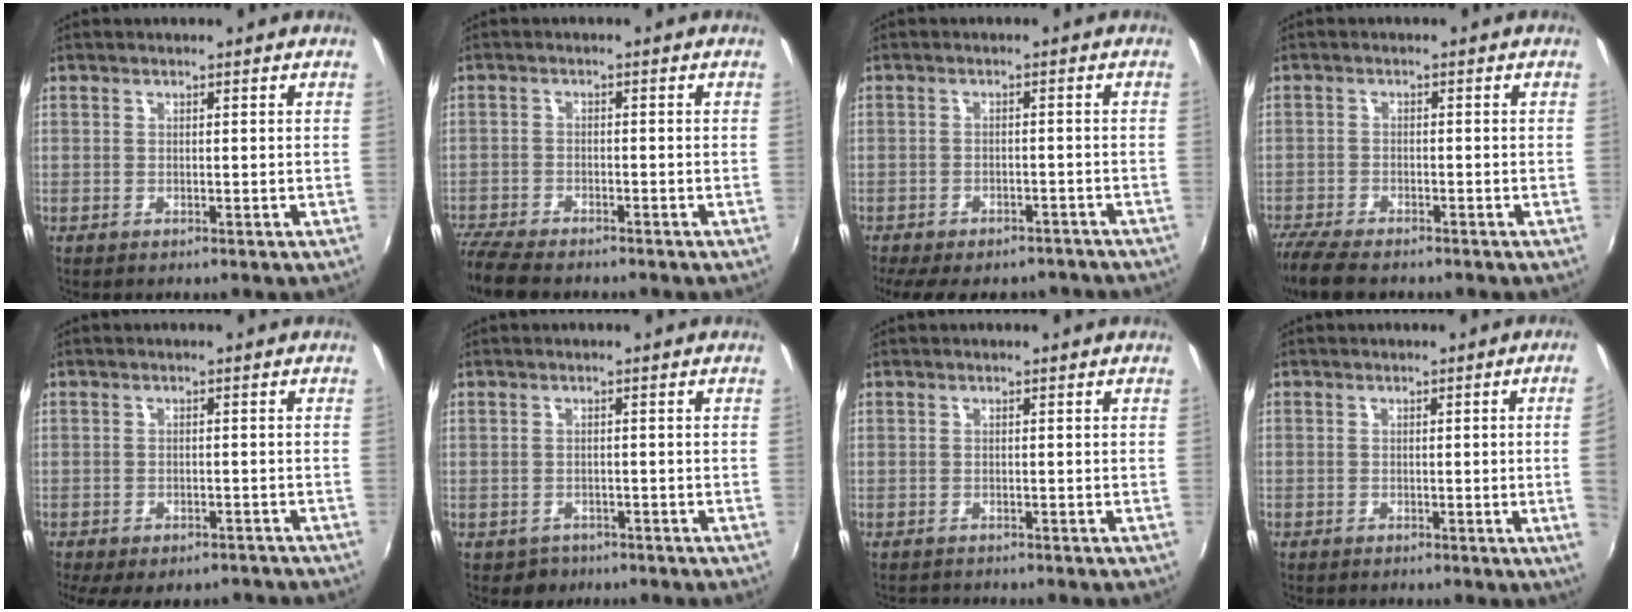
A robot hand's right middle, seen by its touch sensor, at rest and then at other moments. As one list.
[{"total": 9.1, "force": [-7.9, 2.3, 3.9], "torque": [-0.113, -0.034, -0.145]}, {"total": 14.6, "force": [-11.9, 5.7, 6.3], "torque": [-0.139, -0.022, -0.155]}, {"total": 8.2, "force": [-6.8, 2.0, 4.1], "torque": [-0.111, -0.036, -0.125]}, {"total": 11.3, "force": [-8.9, 4.4, 5.4], "torque": [-0.119, -0.033, -0.120]}, {"total": 3.0, "force": [-1.8, 2.4, 0.4], "torque": [-0.017, -0.002, -0.023]}, {"total": 1.8, "force": [-1.7, 0.5, 0.2], "torque": [-0.009, -0.008, -0.028]}, {"total": 3.6, "force": [-0.2, -1.7, 3.2], "torque": [-0.053, -0.011, 0.004]}]